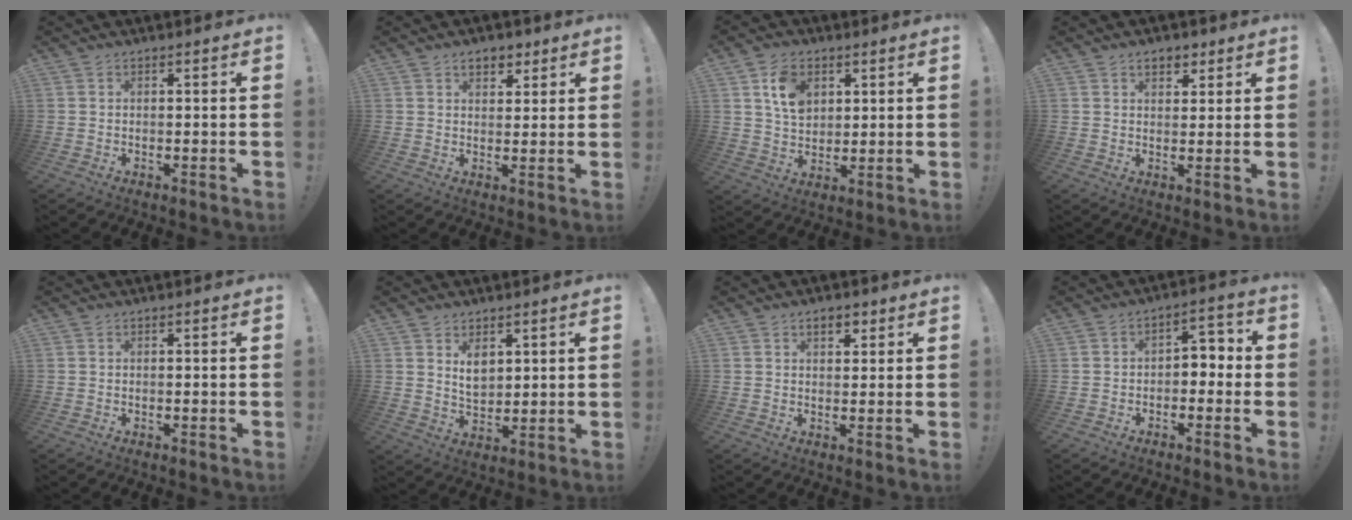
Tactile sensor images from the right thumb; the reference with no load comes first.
{"total": 5.3, "force": [3.0, 3.6, 2.5], "torque": [-0.021, -0.009, 0.052]}
{"total": 10.2, "force": [4.3, 7.6, 5.2], "torque": [-0.076, -0.010, 0.084]}
{"total": 4.6, "force": [2.6, 3.0, 2.2], "torque": [-0.021, -0.004, 0.045]}
{"total": 0.0}
{"total": 6.4, "force": [3.4, 4.5, 3.1], "torque": [-0.040, -0.025, 0.062]}
{"total": 4.1, "force": [2.3, 2.4, 2.5], "torque": [-0.026, -0.005, 0.036]}
{"total": 4.9, "force": [-2.5, 3.6, 2.4], "torque": [-0.029, 0.023, -0.045]}